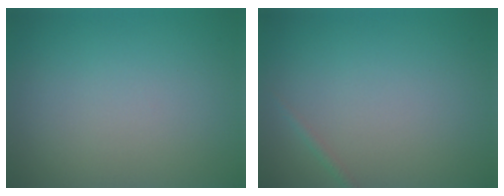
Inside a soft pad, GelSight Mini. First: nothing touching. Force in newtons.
{"total": 0.6, "press": 0.6, "slide": 0.0}